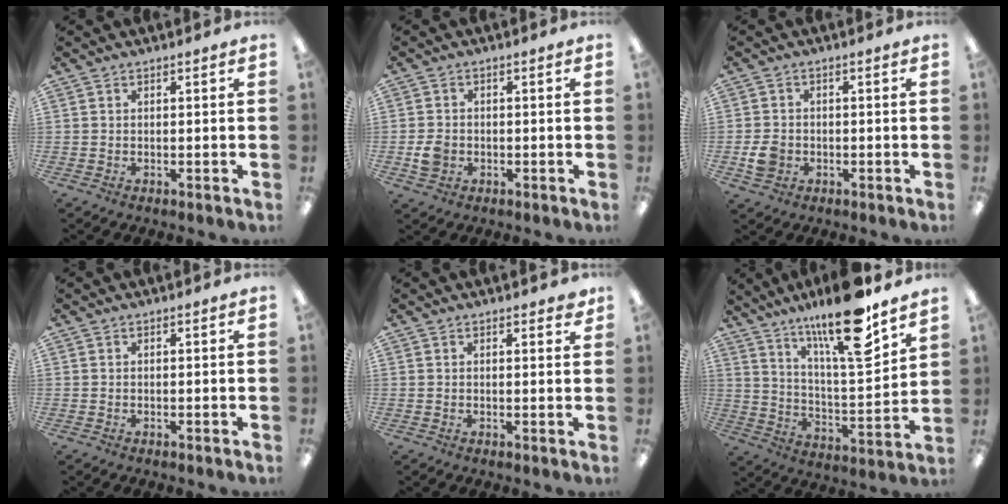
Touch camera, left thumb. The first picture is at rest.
{"total": 3.7, "force": [-0.9, 3.1, 2.0], "torque": [-0.031, 0.001, -0.017]}
{"total": 4.2, "force": [-1.1, 3.5, 2.1], "torque": [-0.031, 0.001, -0.020]}
{"total": 0.0}
{"total": 1.5, "force": [1.2, 0.5, 0.7], "torque": [0.001, -0.006, 0.019]}
{"total": 19.5, "force": [14.0, 4.2, 12.9], "torque": [-0.214, -0.082, 0.225]}